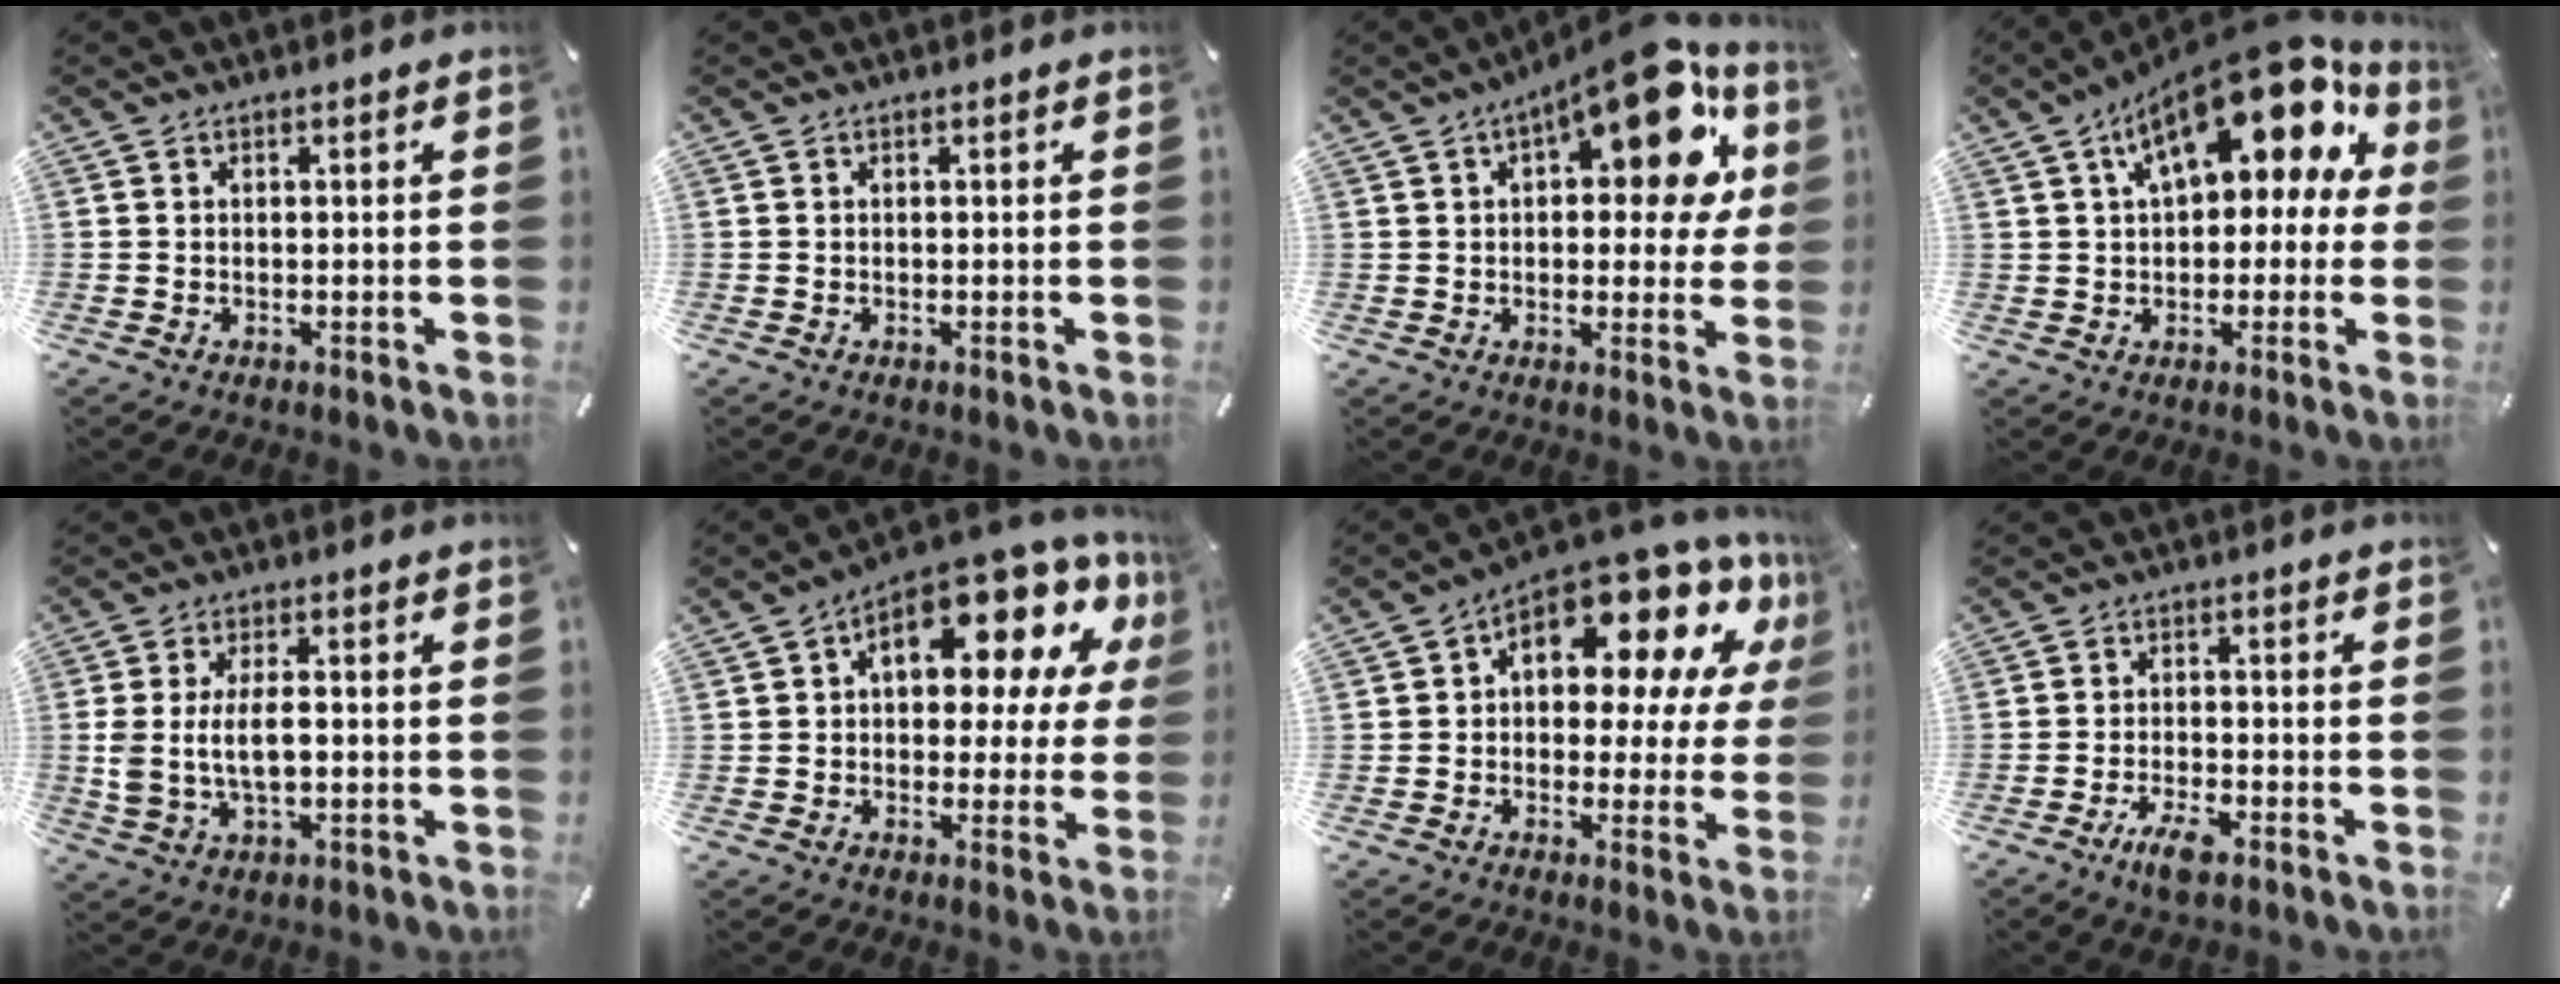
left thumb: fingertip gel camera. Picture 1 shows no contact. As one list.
[{"total": 0.0}, {"total": 17.4, "force": [7.5, 8.1, 13.5], "torque": [-0.175, -0.031, 0.119]}, {"total": 19.2, "force": [9.1, 9.1, 14.2], "torque": [-0.211, -0.044, 0.149]}, {"total": 8.0, "force": [0.0, 4.0, 7.0], "torque": [-0.145, 0.004, -0.002]}, {"total": 15.8, "force": [8.6, 7.3, 11.1], "torque": [-0.146, -0.074, 0.138]}, {"total": 15.0, "force": [9.4, 7.3, 9.0], "torque": [-0.134, -0.083, 0.161]}, {"total": 5.3, "force": [-3.5, 1.7, 3.6], "torque": [-0.073, 0.011, -0.065]}]